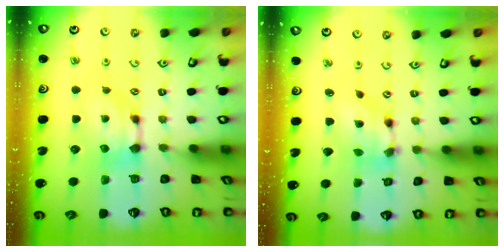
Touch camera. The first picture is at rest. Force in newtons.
{"total": 5.3, "press": 4.9, "slide": 1.8}